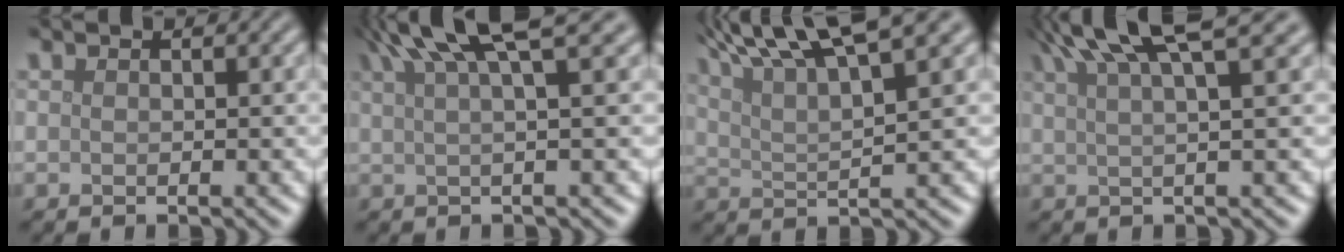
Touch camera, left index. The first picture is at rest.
{"total": 7.5, "force": [4.3, 1.6, 6.0], "torque": [-0.070, 0.028, 0.061]}
{"total": 8.5, "force": [6.0, 1.7, 5.9], "torque": [-0.094, 0.021, 0.097]}
{"total": 8.6, "force": [5.5, 2.0, 6.4], "torque": [-0.073, 0.036, 0.062]}